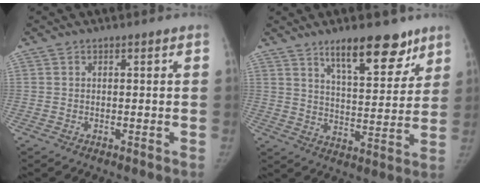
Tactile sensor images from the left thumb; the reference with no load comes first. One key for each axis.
{"total": 13.7, "fx": 9.3, "fy": 4.9, "fz": 8.7, "tx": -0.089, "ty": -0.057, "tz": 0.147}